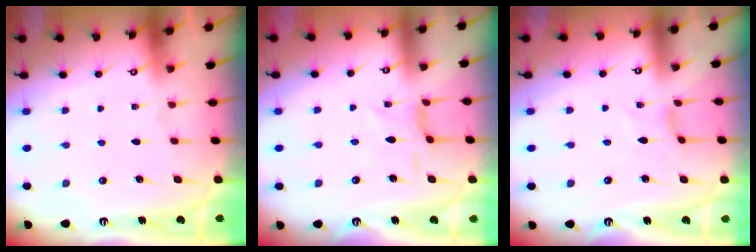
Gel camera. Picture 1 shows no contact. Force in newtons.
{"total": 2.1, "press": 2.1, "slide": 0.5}
{"total": 1.1, "press": 1.1, "slide": 0.3}